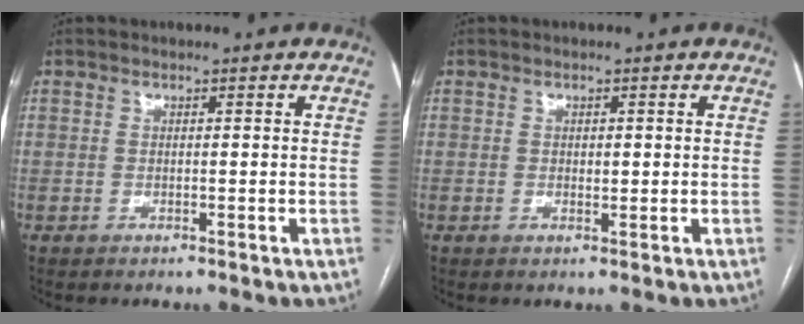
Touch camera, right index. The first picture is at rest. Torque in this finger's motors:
{"motor_torque": [-0.16, 0.01, 0.04, 0.00]}